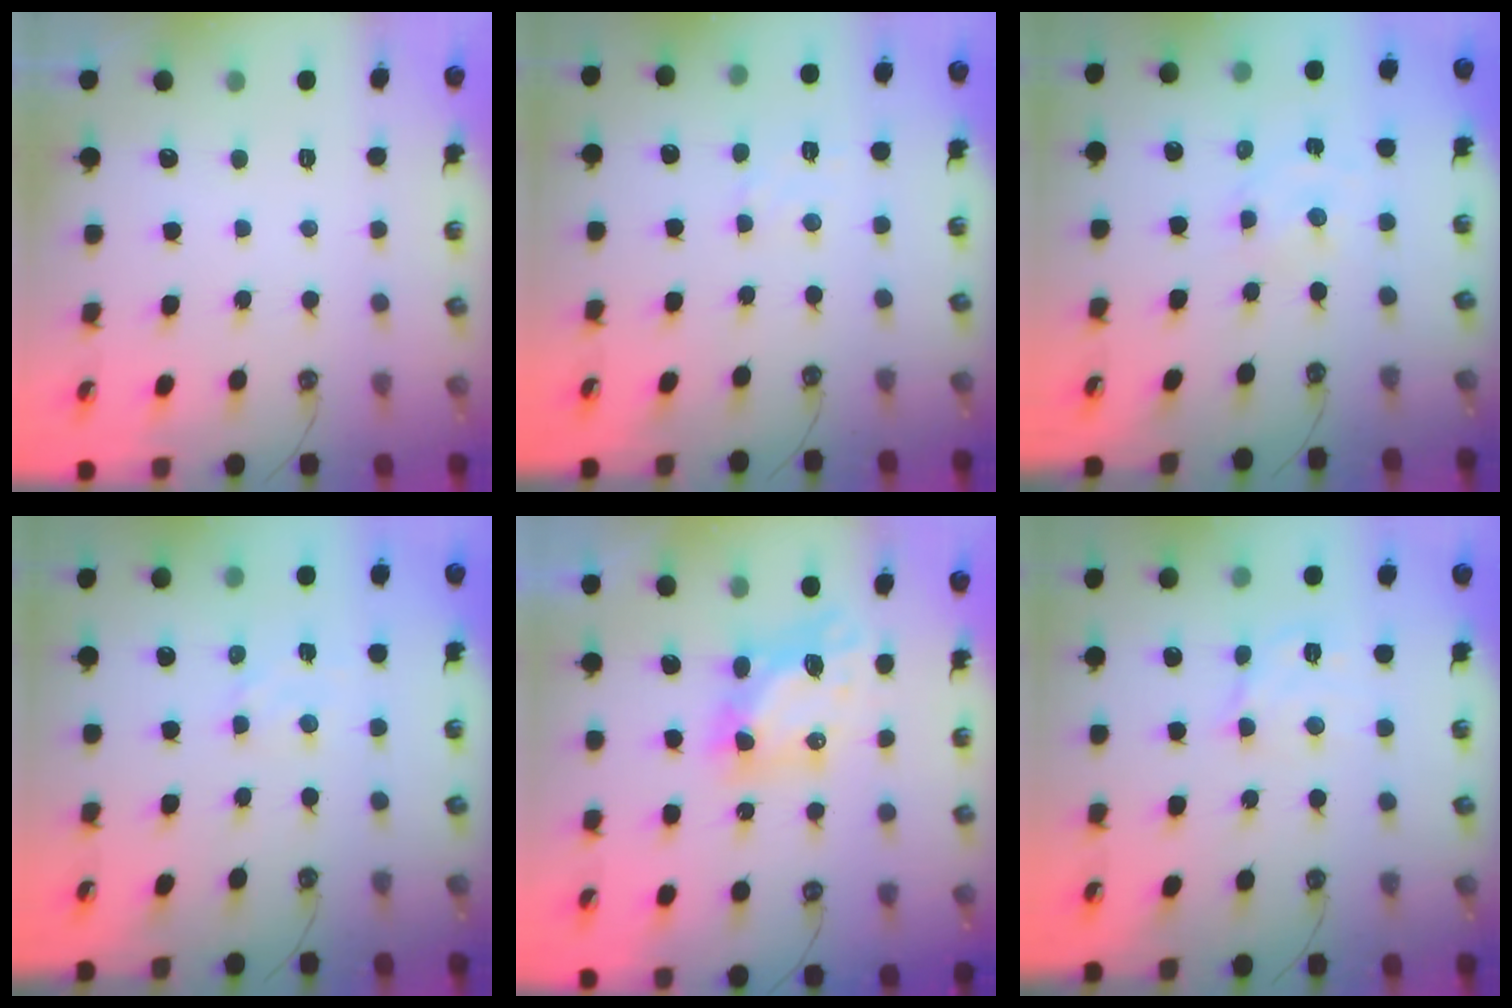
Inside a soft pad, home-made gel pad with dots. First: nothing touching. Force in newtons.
{"total": 3.6, "press": 3.6, "slide": 0.5}
{"total": 1.6, "press": 1.6, "slide": 0.2}
{"total": 2.5, "press": 2.4, "slide": 0.4}
{"total": 7.8, "press": 7.8, "slide": 0.6}
{"total": 7.0, "press": 7.0, "slide": 0.3}